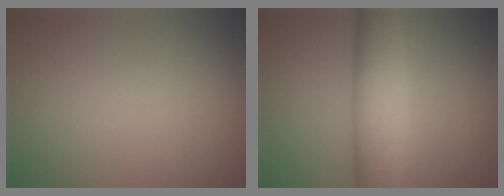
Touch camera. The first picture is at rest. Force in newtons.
{"total": 6.7, "press": 6.7, "slide": 0.1}